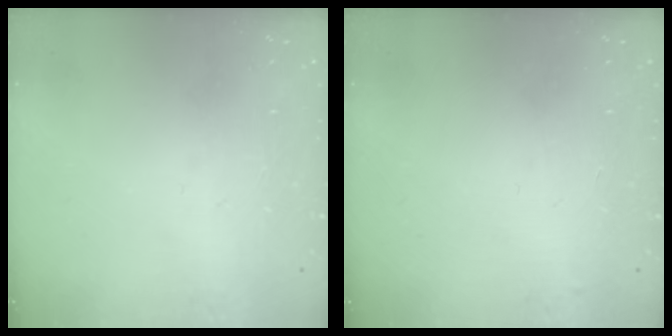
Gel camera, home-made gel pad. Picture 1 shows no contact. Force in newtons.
{"total": 3.2, "press": 3.2, "slide": 0.4}